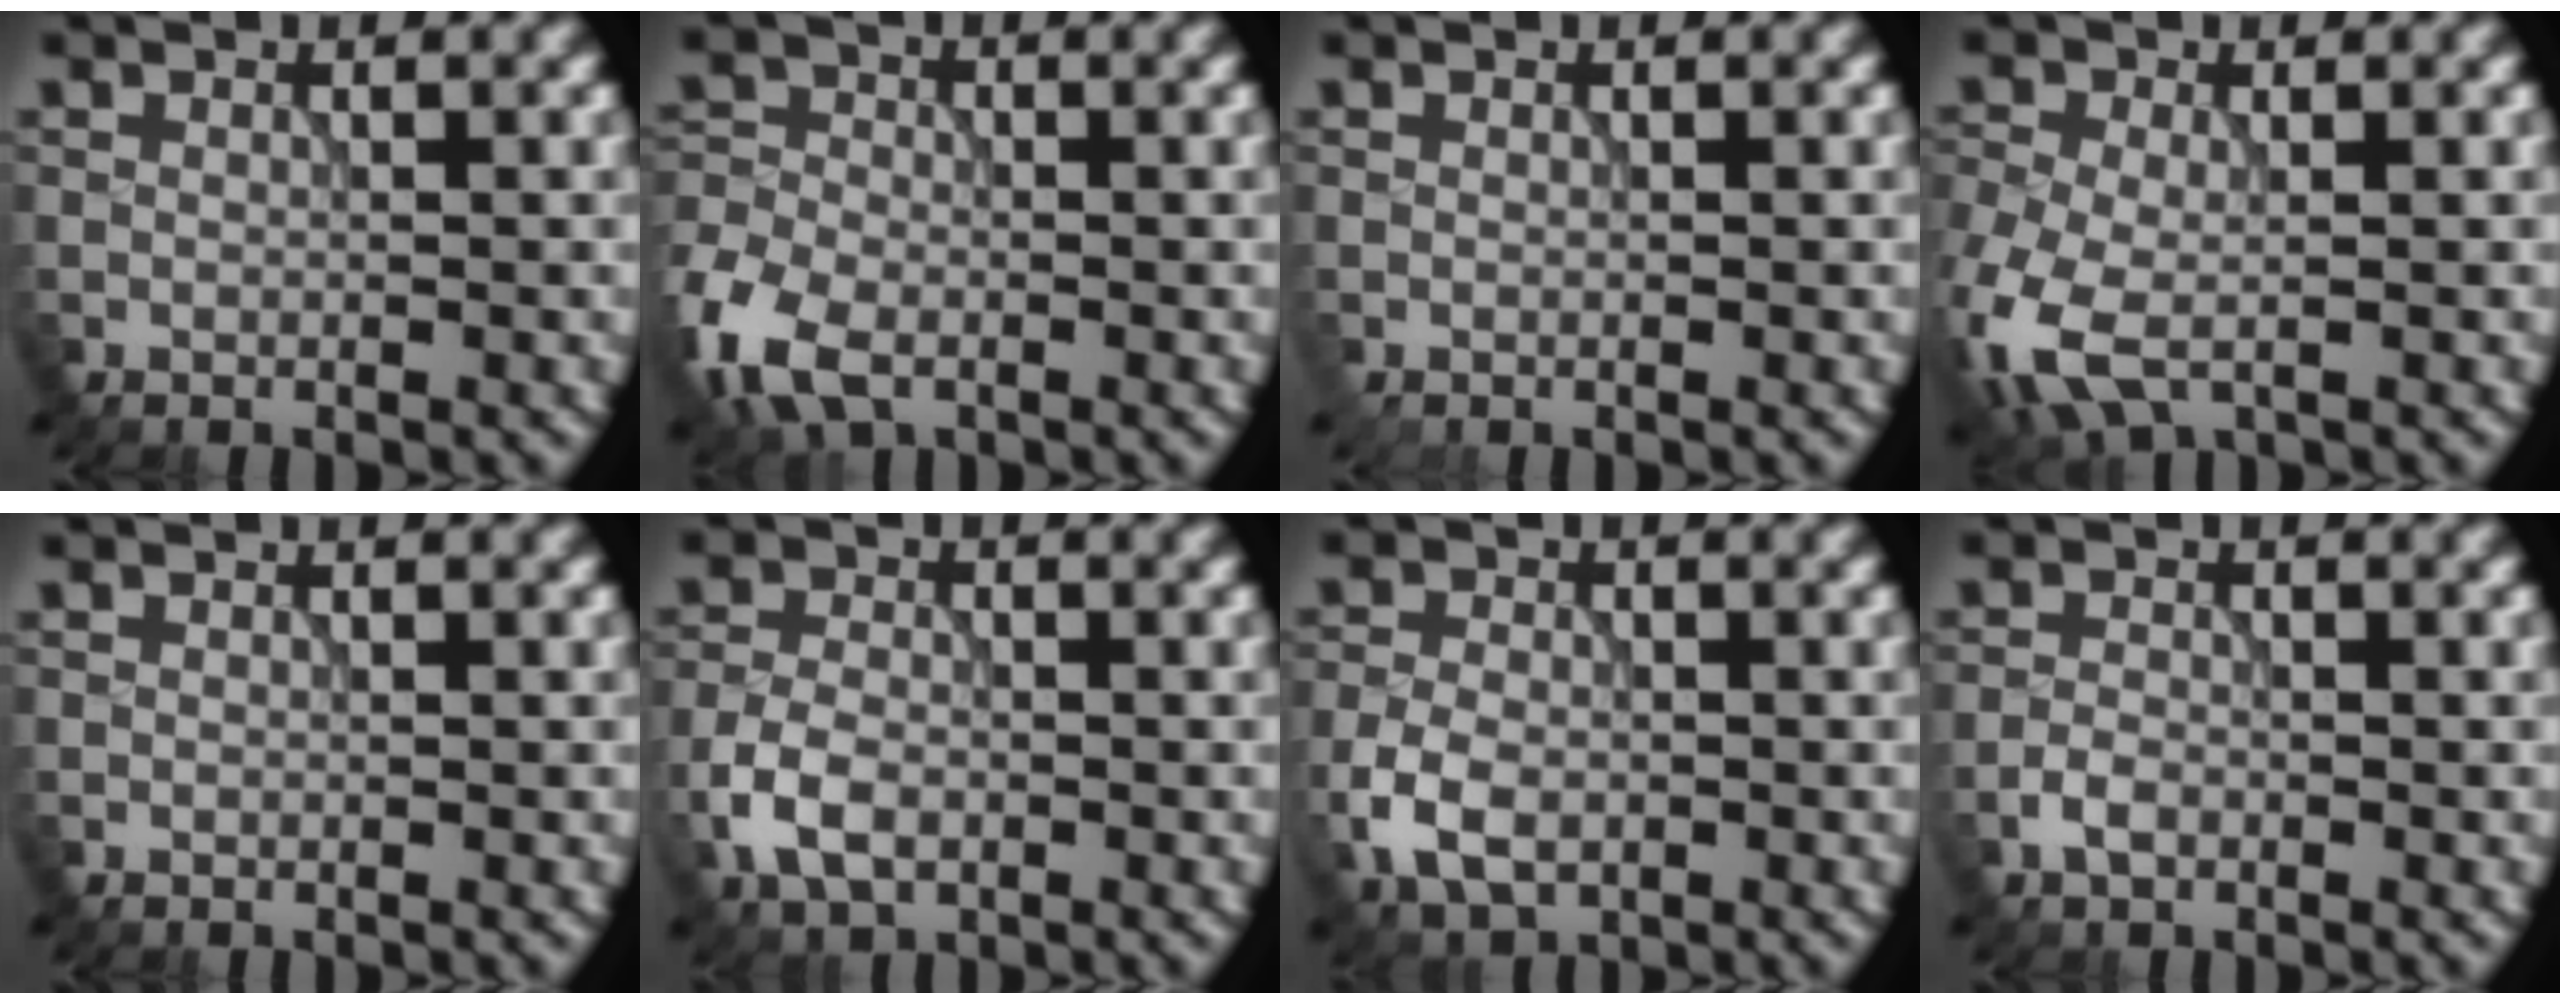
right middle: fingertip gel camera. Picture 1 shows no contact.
{"total": 6.7, "force": [-3.5, 4.1, 3.9], "torque": [-0.101, -0.014, -0.081]}
{"total": 0.0}
{"total": 6.7, "force": [-2.4, 4.2, 4.7], "torque": [-0.128, -0.020, -0.050]}
{"total": 0.0}
{"total": 3.9, "force": [-1.7, 2.5, 2.4], "torque": [-0.054, -0.003, -0.039]}
{"total": 4.5, "force": [-1.8, 3.0, 2.8], "torque": [-0.063, -0.005, -0.041]}
{"total": 1.5, "force": [-1.0, 0.9, 0.8], "torque": [-0.014, 0.001, -0.023]}